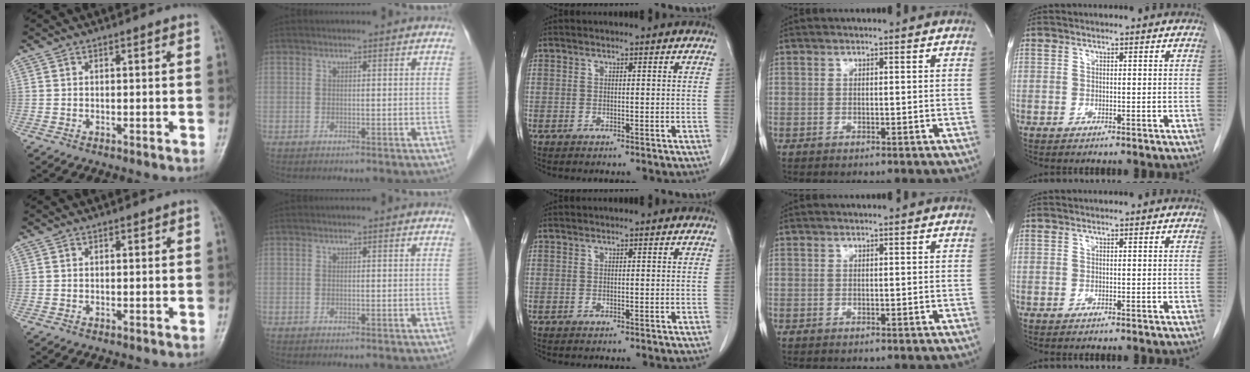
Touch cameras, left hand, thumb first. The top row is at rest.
{}